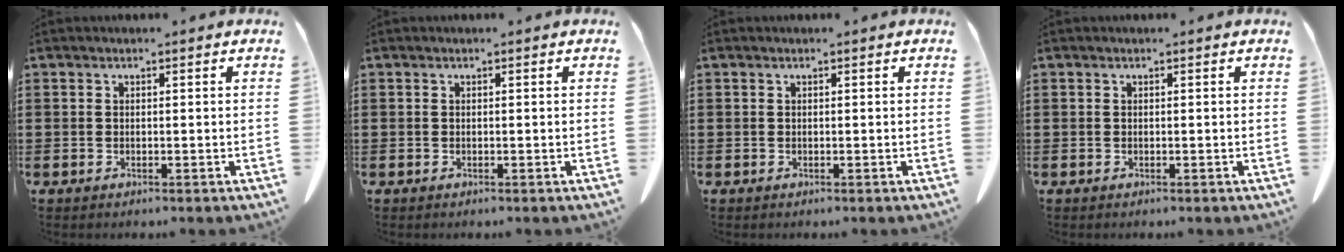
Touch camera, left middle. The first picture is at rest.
{"total": 0.0}
{"total": 0.0}
{"total": 0.0}